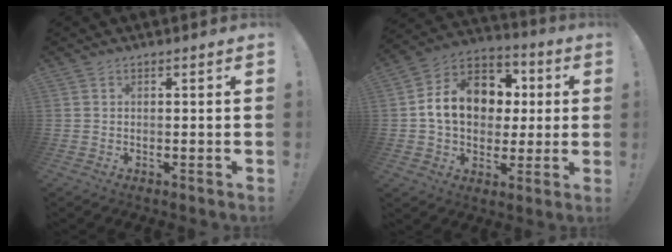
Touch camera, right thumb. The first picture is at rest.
{"total": 16.4, "force": [2.4, 12.9, 9.9], "torque": [-0.137, 0.009, 0.055]}